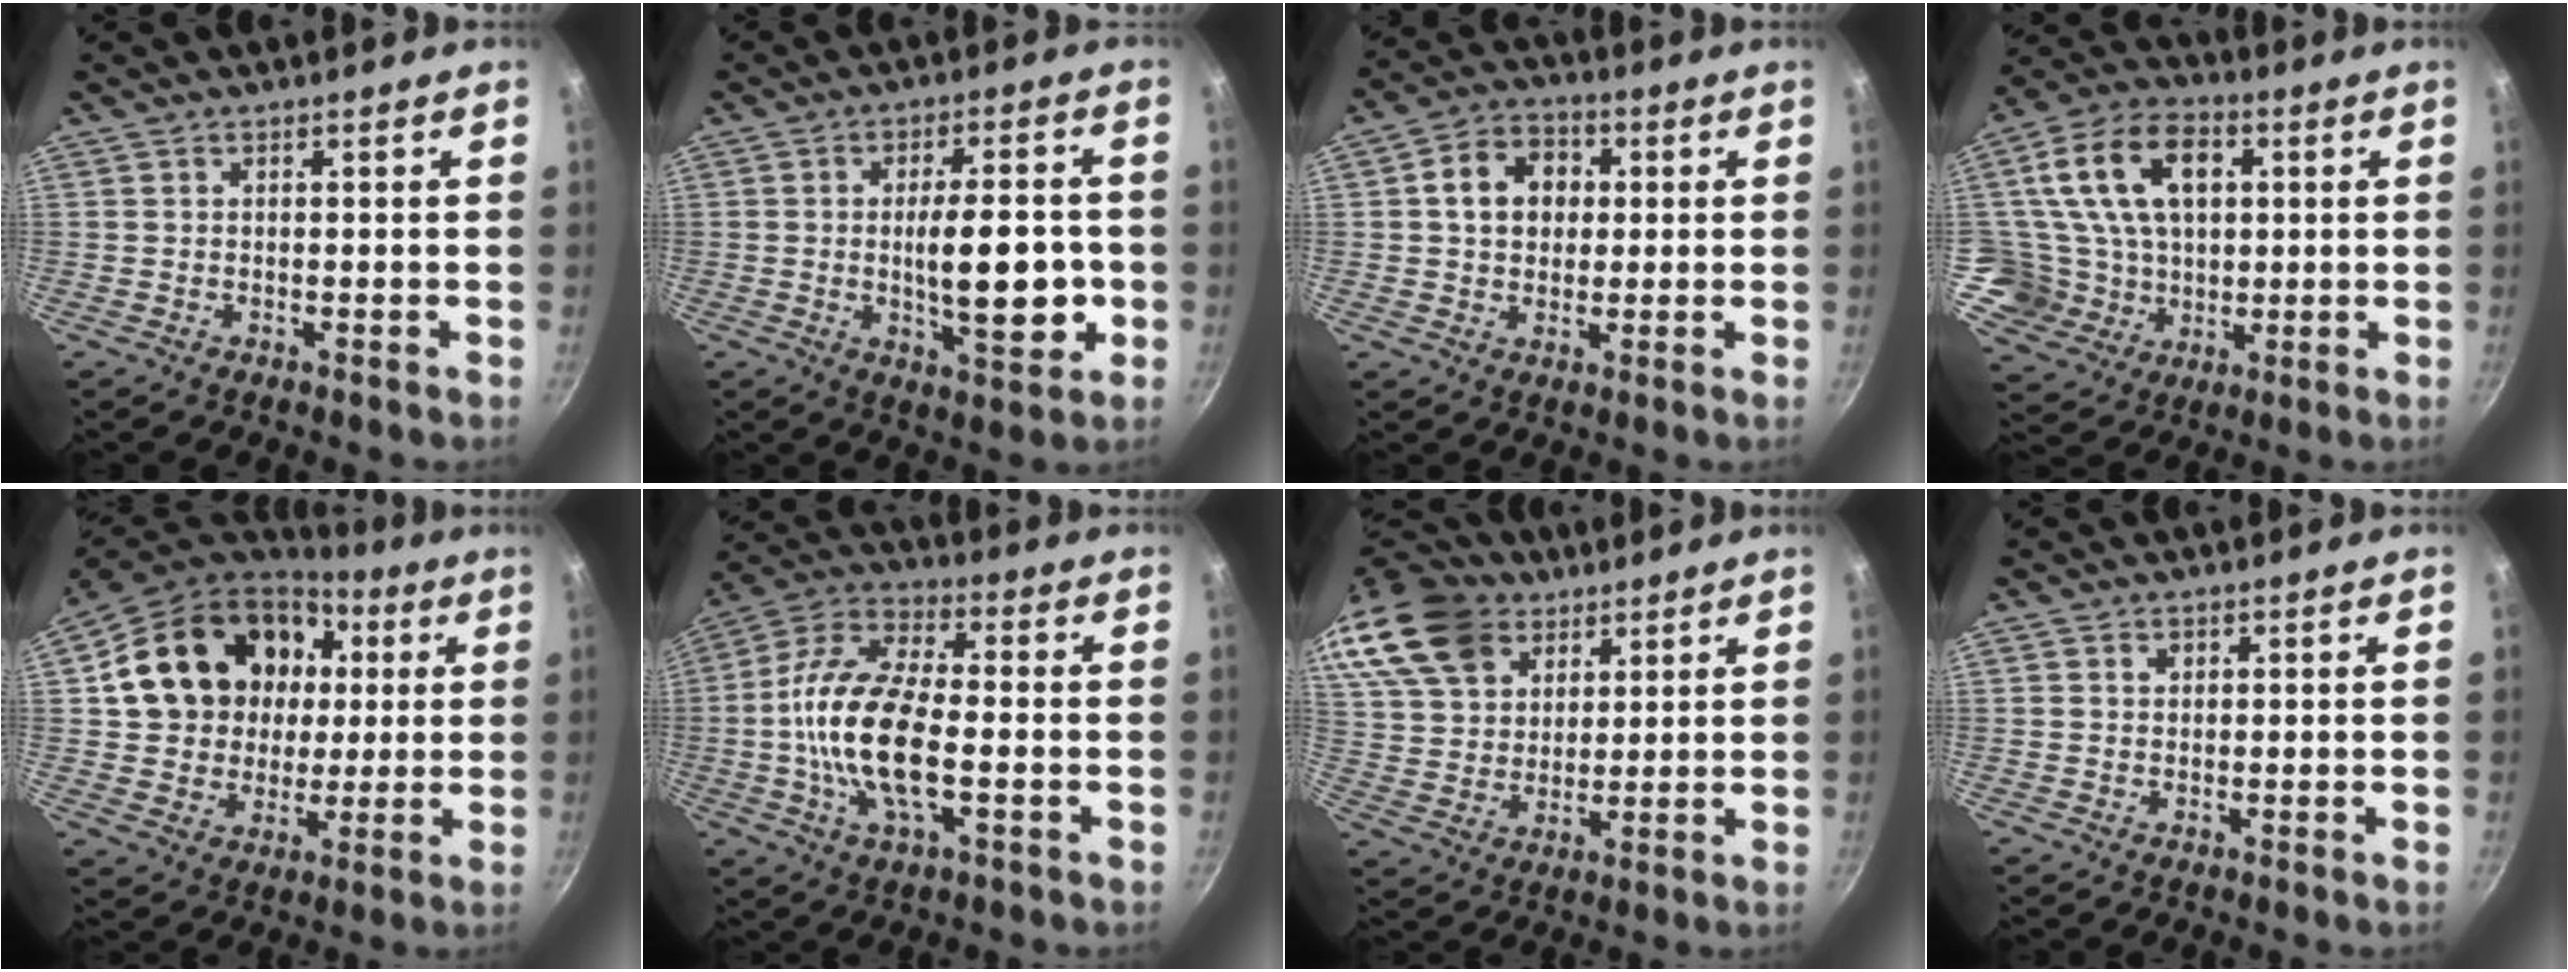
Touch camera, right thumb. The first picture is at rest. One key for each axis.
{"total": 13.1, "fx": -1.6, "fy": 5.0, "fz": 12.0, "tx": -0.155, "ty": 0.003, "tz": -0.019}
{"total": 9.6, "fx": 1.7, "fy": 7.7, "fz": 5.5, "tx": -0.063, "ty": 0.014, "tz": 0.017}
{"total": 17.4, "fx": 3.6, "fy": 13.6, "fz": 10.1, "tx": -0.163, "ty": 0.001, "tz": 0.067}
{"total": 21.8, "fx": 4.8, "fy": 17.6, "fz": 11.9, "tx": -0.195, "ty": 0.029, "tz": 0.085}
{"total": 17.6, "fx": -2.2, "fy": 7.8, "fz": 15.6, "tx": -0.294, "ty": 0.029, "tz": -0.060}
{"total": 21.3, "fx": 13.5, "fy": 14.0, "fz": 8.6, "tx": -0.179, "ty": -0.010, "tz": 0.260}
{"total": 1.3, "fx": 0.5, "fy": 1.0, "fz": 0.5, "tx": -0.004, "ty": 0.001, "tz": 0.007}